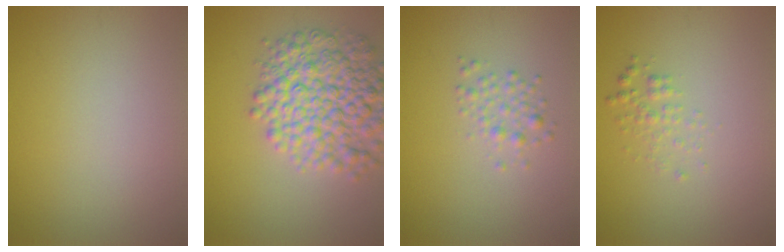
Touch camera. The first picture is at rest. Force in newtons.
{"total": 8.2, "press": 8.2, "slide": 0.3}
{"total": 1.7, "press": 1.7, "slide": 0.0}
{"total": 1.3, "press": 1.3, "slide": 0.0}